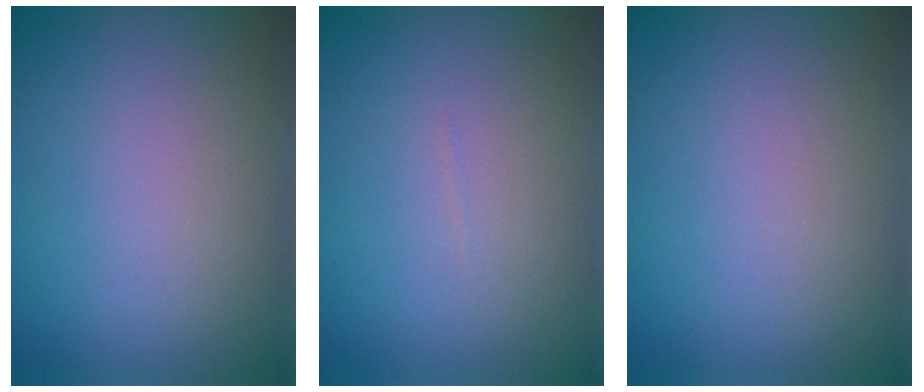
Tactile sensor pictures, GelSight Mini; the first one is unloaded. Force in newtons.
{"total": 0.0}
{"total": 0.0}